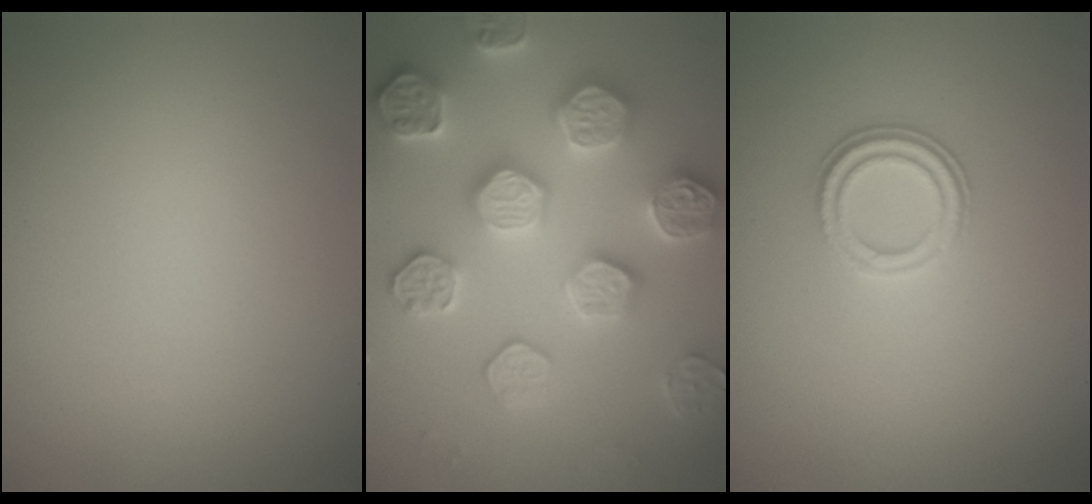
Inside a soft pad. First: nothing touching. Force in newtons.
{"total": 7.6, "press": 7.4, "slide": 1.5}
{"total": 2.3, "press": 2.1, "slide": 1.0}